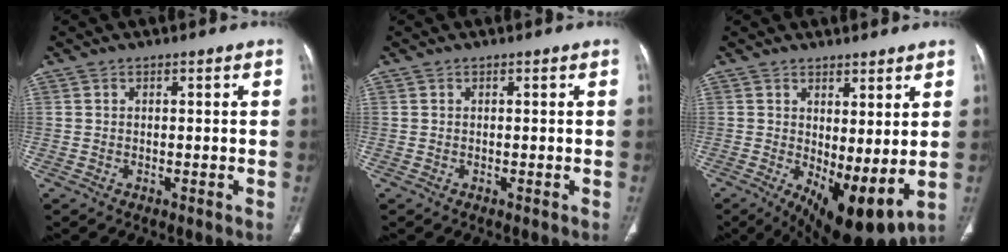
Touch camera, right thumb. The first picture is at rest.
{"total": 0.0}
{"total": 11.2, "force": [-0.1, 4.2, 10.3], "torque": [-0.154, -0.025, 0.013]}